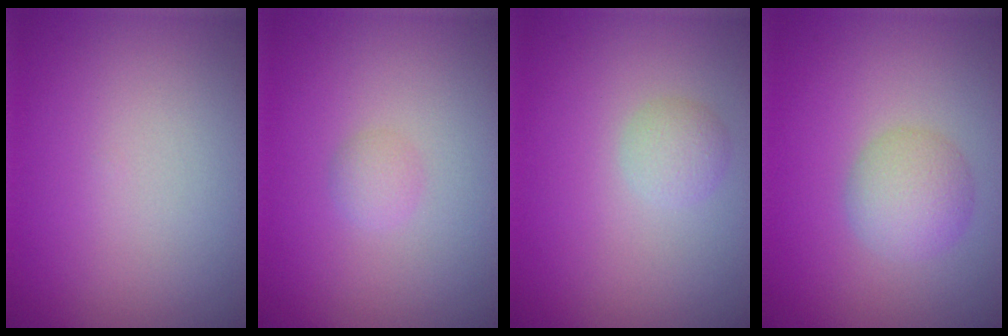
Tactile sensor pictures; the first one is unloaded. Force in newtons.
{"total": 1.0, "press": 1.0, "slide": 0.0}
{"total": 1.3, "press": 1.3, "slide": 0.0}
{"total": 2.8, "press": 2.8, "slide": 0.1}